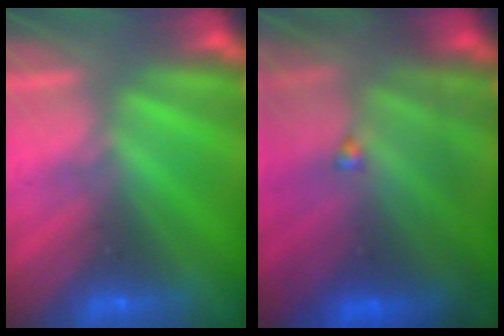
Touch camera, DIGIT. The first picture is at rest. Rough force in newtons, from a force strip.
{"total": 7.1}